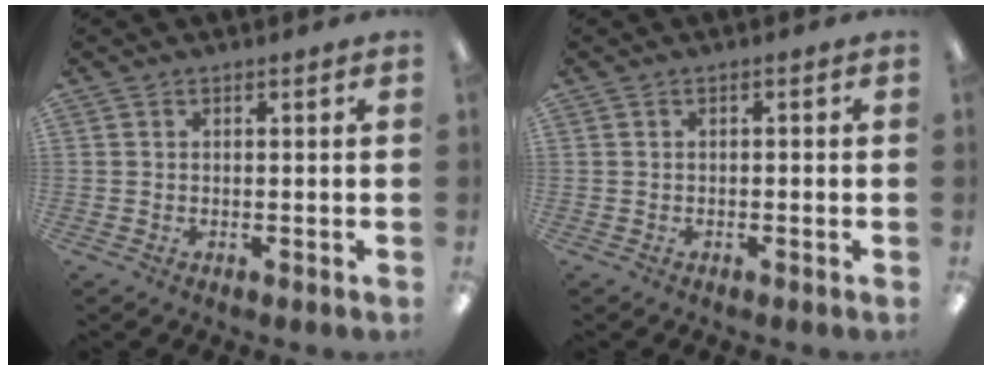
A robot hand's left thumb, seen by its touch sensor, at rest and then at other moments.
{"total": 0.7, "force": [-0.4, 0.3, 0.4], "torque": [-0.008, 0.002, -0.009]}